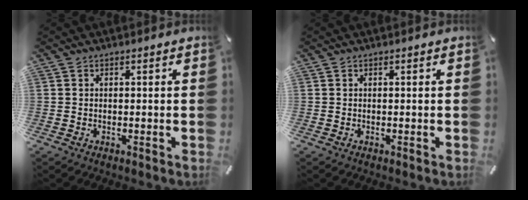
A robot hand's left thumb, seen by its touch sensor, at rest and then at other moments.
{"total": 0.0}